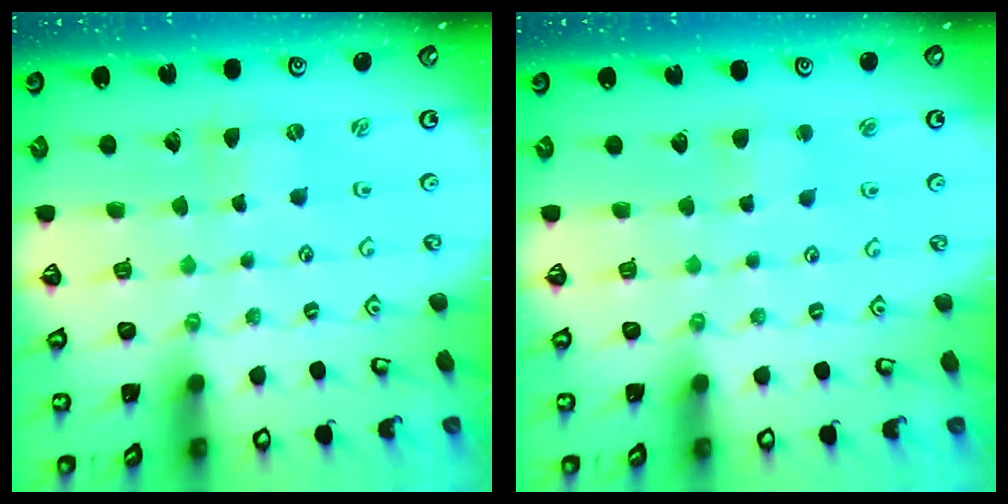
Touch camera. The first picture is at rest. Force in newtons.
{"total": 3.2, "press": 3.2, "slide": 0.4}